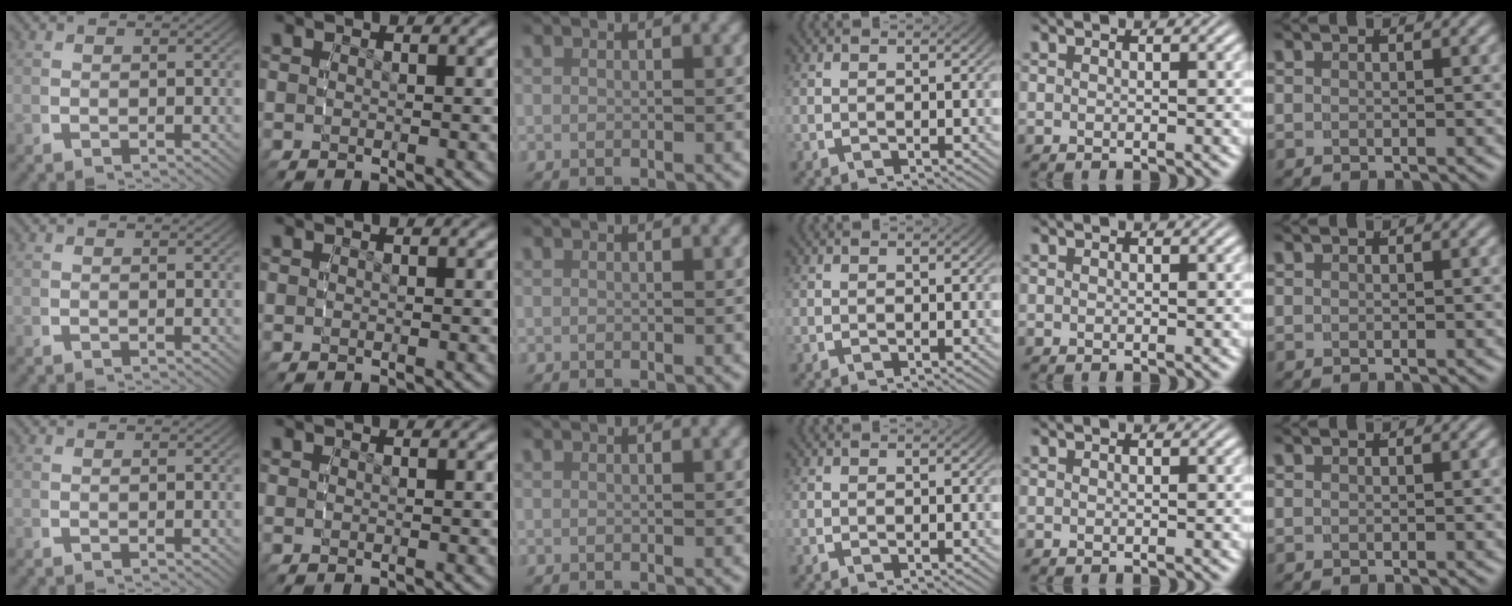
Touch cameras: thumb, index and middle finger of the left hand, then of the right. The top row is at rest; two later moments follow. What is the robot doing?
{"motion": "reach", "object": "jar lid"}